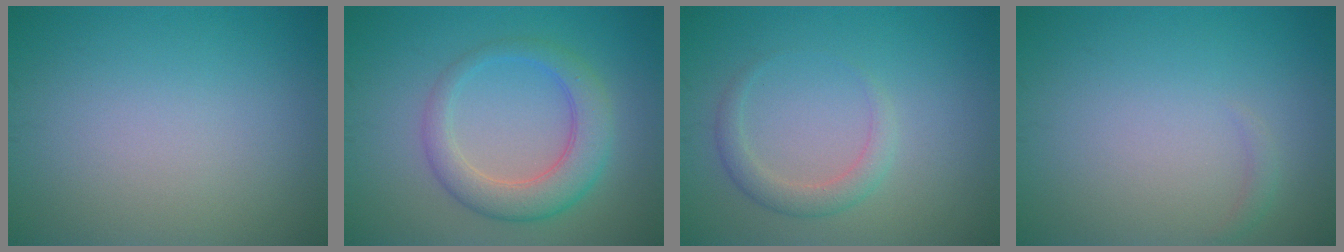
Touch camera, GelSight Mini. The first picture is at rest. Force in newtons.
{"total": 4.8, "press": 4.7, "slide": 0.1}
{"total": 2.1, "press": 2.1, "slide": 0.1}
{"total": 0.7, "press": 0.7, "slide": 0.2}